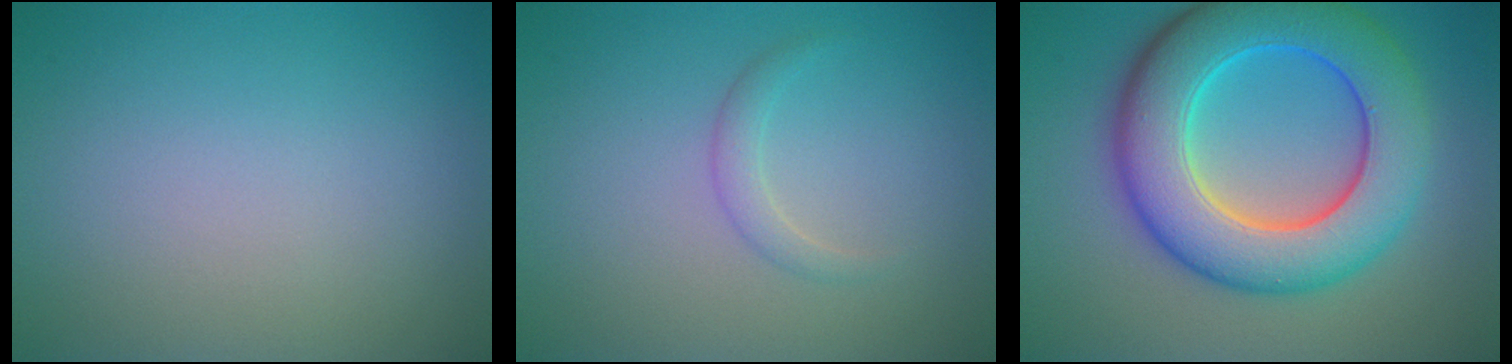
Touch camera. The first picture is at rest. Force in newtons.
{"total": 1.2, "press": 1.2, "slide": 0.0}
{"total": 10.8, "press": 10.8, "slide": 0.1}